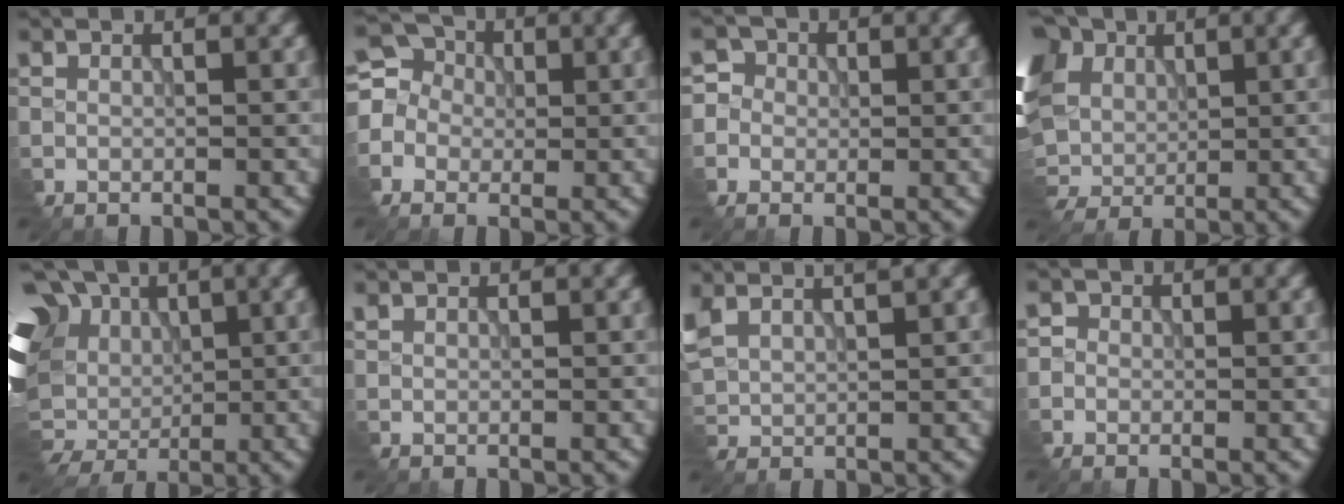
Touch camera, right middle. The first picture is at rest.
{"total": 4.3, "force": [-0.1, 4.1, 1.3], "torque": [-0.025, 0.017, -0.017]}
{"total": 3.2, "force": [0.1, 3.1, 0.6], "torque": [0.003, 0.010, -0.017]}
{"total": 14.3, "force": [2.9, 10.4, 9.4], "torque": [-0.230, 0.018, 0.028]}
{"total": 15.7, "force": [0.8, 12.7, 9.3], "torque": [-0.200, 0.006, 0.004]}
{"total": 1.2, "force": [1.1, 0.2, 0.1], "torque": [-0.007, 0.003, 0.026]}
{"total": 5.0, "force": [3.5, 1.9, 2.9], "torque": [-0.095, 0.019, 0.073]}
{"total": 1.3, "force": [-0.1, 1.2, 0.0], "torque": [0.001, -0.001, -0.002]}